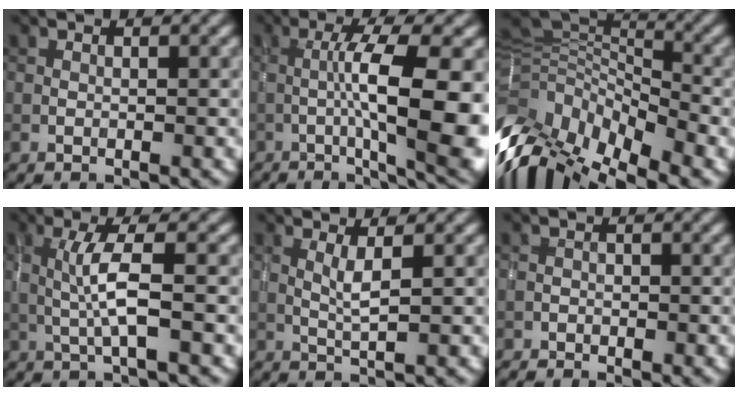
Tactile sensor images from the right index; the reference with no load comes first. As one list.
[{"total": 9.7, "force": [-1.4, 1.9, 9.4], "torque": [-0.133, 0.008, -0.027]}, {"total": 14.3, "force": [-6.2, 7.0, 10.9], "torque": [-0.223, 0.012, -0.077]}, {"total": 3.5, "force": [-0.2, 0.3, 3.5], "torque": [-0.072, 0.004, -0.004]}, {"total": 1.7, "force": [0.5, 0.1, 1.6], "torque": [-0.037, -0.001, 0.009]}, {"total": 1.3, "force": [-1.1, 0.6, 0.2], "torque": [-0.007, 0.004, -0.020]}]